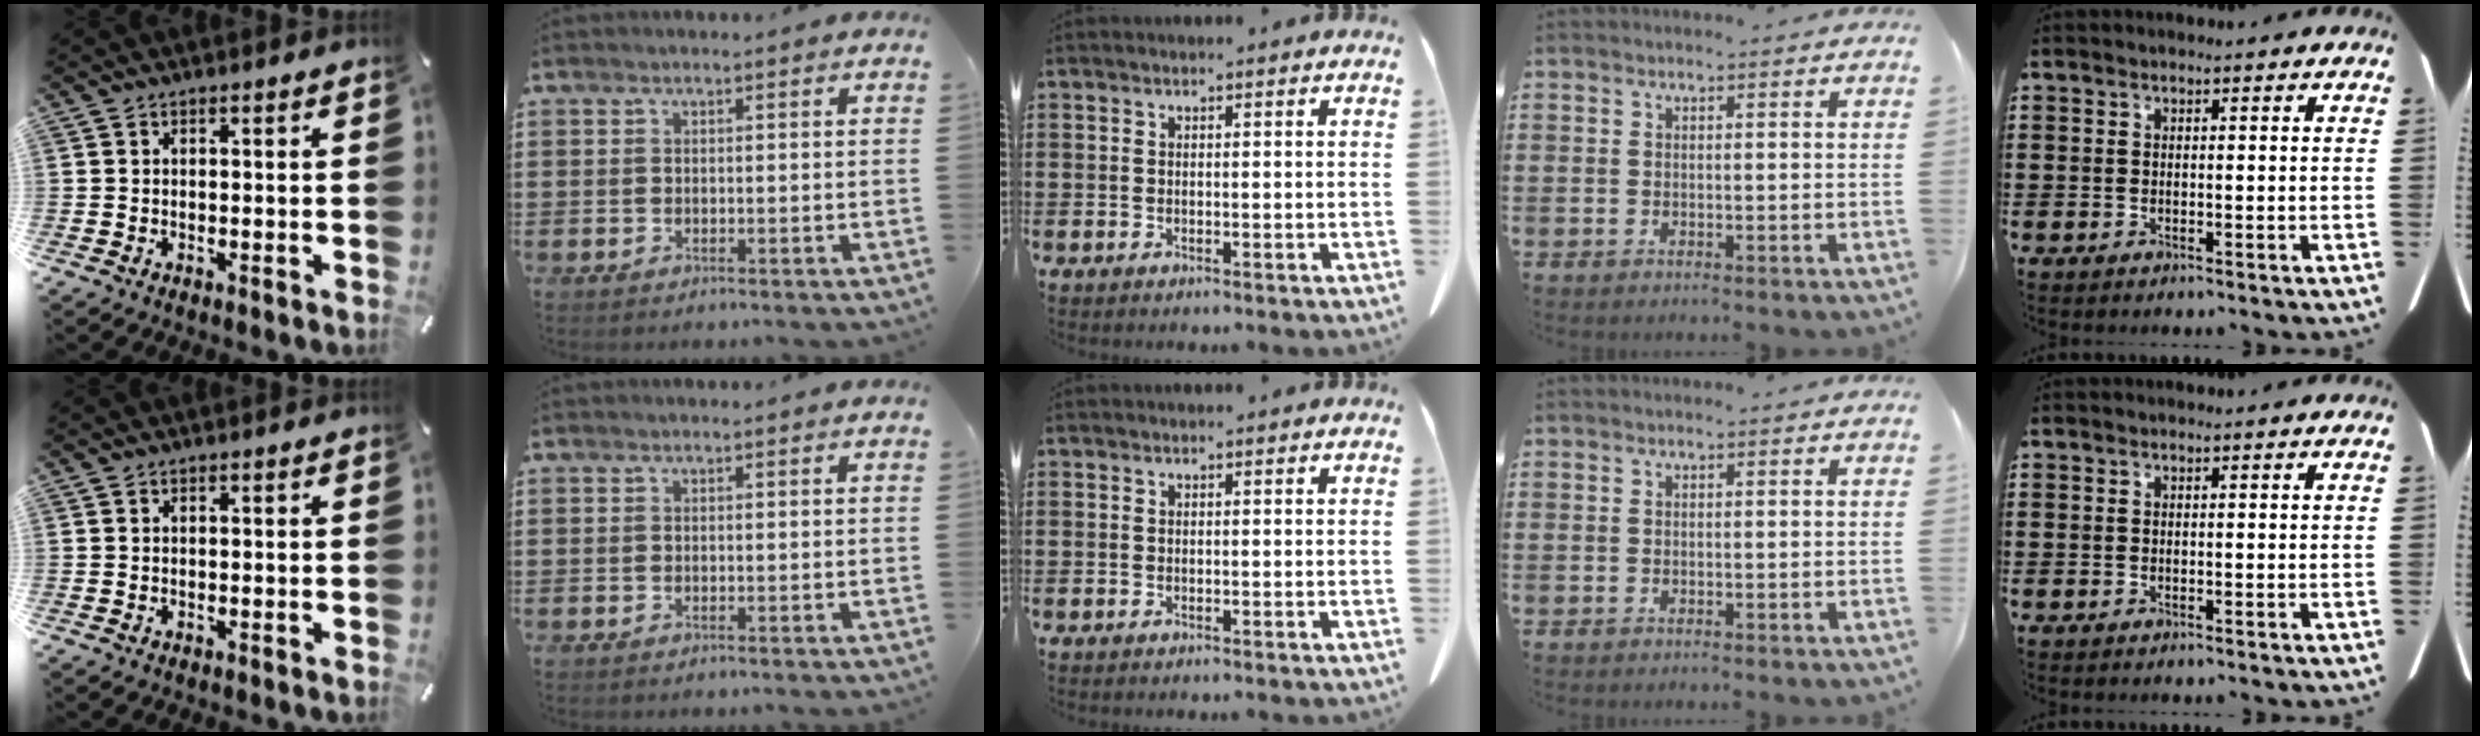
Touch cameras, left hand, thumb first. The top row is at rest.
{}